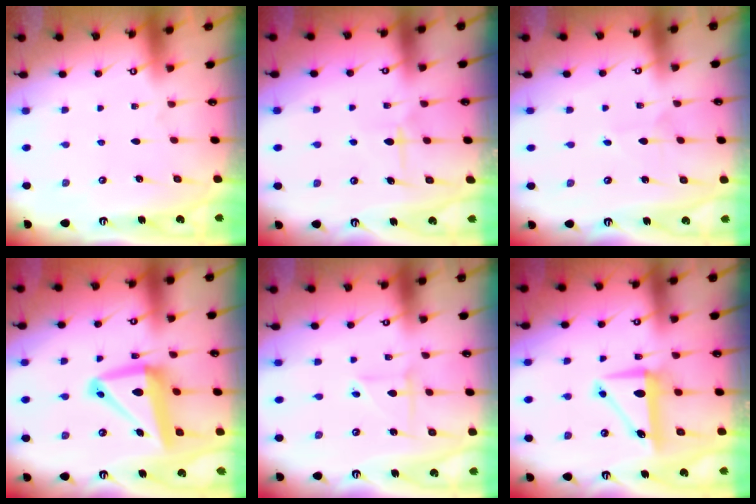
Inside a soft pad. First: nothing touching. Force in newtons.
{"total": 6.3, "press": 6.3, "slide": 0.2}
{"total": 1.5, "press": 1.4, "slide": 0.1}
{"total": 15.1, "press": 15.0, "slide": 1.8}
{"total": 2.9, "press": 2.9, "slide": 0.3}
{"total": 8.4, "press": 8.0, "slide": 2.5}